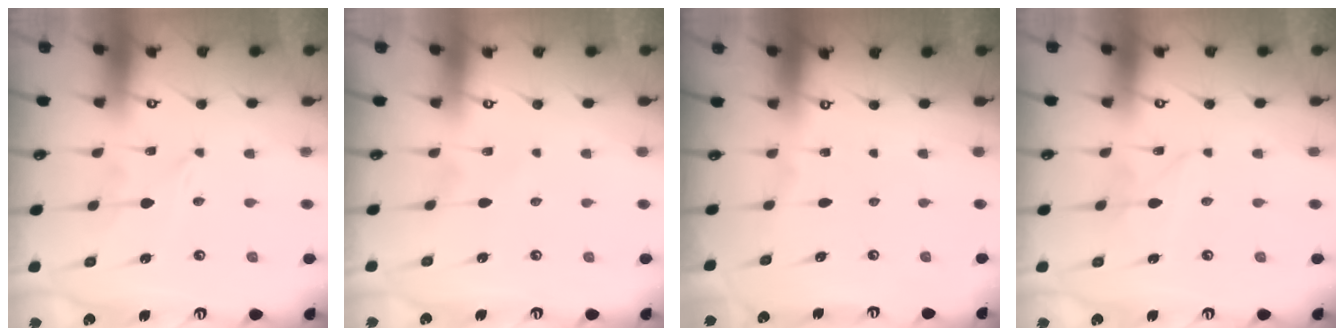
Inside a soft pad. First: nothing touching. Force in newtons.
{"total": 2.1, "press": 2.1, "slide": 0.3}
{"total": 0.0}
{"total": 2.7, "press": 2.7, "slide": 0.3}